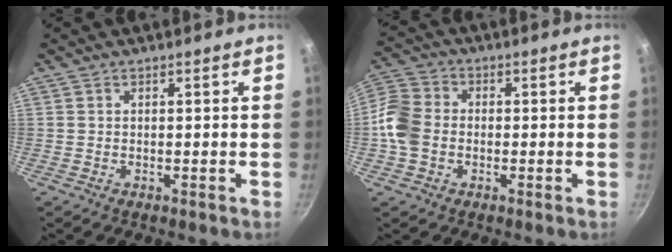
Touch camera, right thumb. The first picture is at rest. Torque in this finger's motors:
{"motor_torque": [1.23, 1.44, 0.75, -0.47, 0.07]}